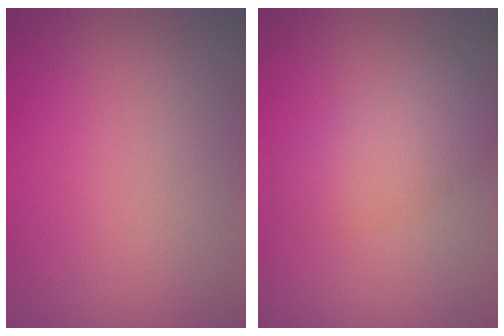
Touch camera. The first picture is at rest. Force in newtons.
{"total": 3.2, "press": 3.2, "slide": 0.0}